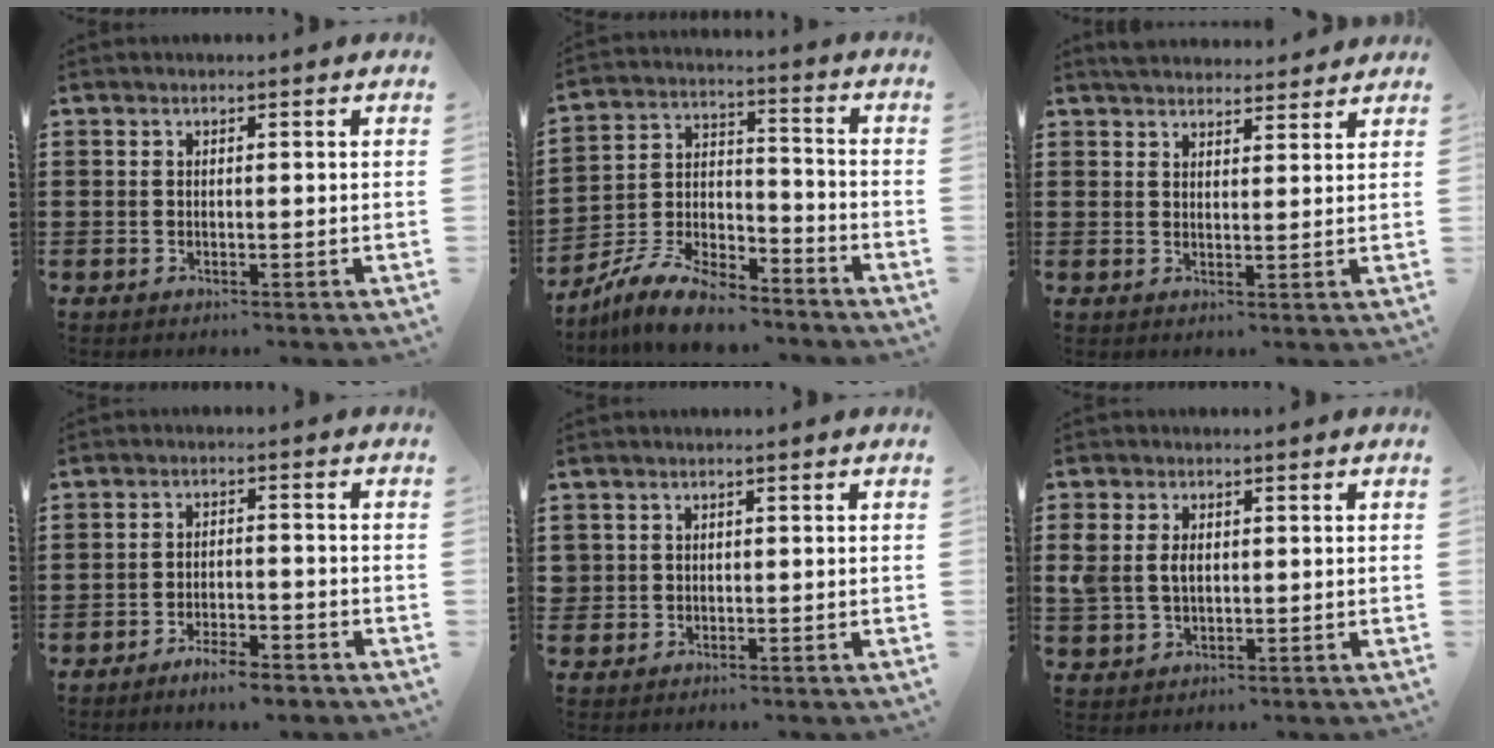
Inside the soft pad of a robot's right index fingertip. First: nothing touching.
{"total": 8.8, "force": [-7.9, 2.1, 3.4], "torque": [-0.077, 0.015, -0.153]}
{"total": 2.7, "force": [2.7, 0.2, -0.1], "torque": [-0.006, -0.004, 0.053]}
{"total": 3.8, "force": [-3.5, 0.2, 1.4], "torque": [-0.026, 0.004, -0.068]}
{"total": 1.1, "force": [0.1, 1.0, 0.0], "torque": [-0.004, 0.005, 0.001]}
{"total": 3.6, "force": [0.4, 2.5, 2.5], "torque": [-0.062, 0.008, 0.004]}